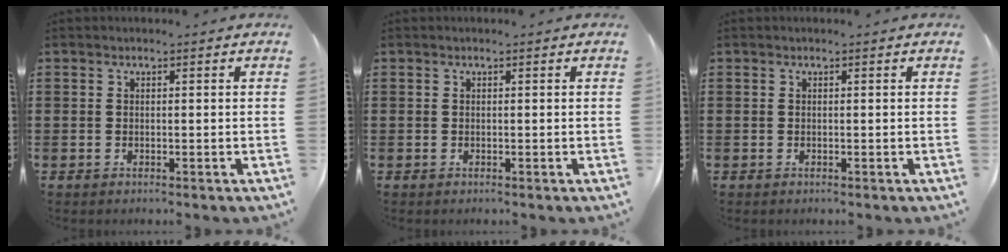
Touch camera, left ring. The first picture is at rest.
{"total": 0.0}
{"total": 0.0}